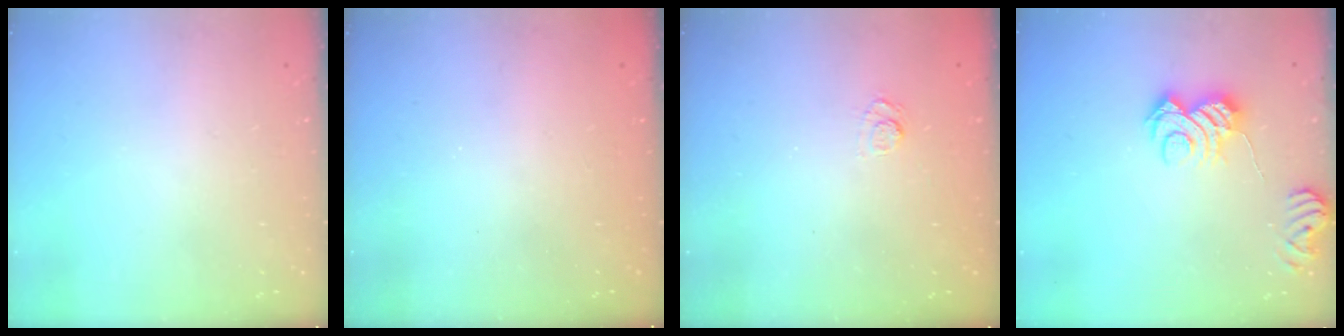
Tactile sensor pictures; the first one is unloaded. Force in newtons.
{"total": 2.4, "press": 2.3, "slide": 0.8}
{"total": 2.4, "press": 2.0, "slide": 1.3}
{"total": 7.7, "press": 7.7, "slide": 0.4}